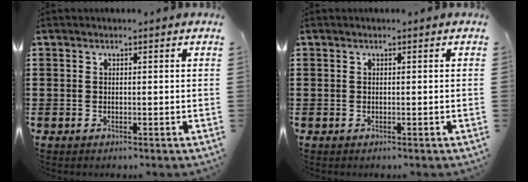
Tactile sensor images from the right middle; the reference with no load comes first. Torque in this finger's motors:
{"motor_torque": [0.80, 0.35, -0.02, 0.02]}